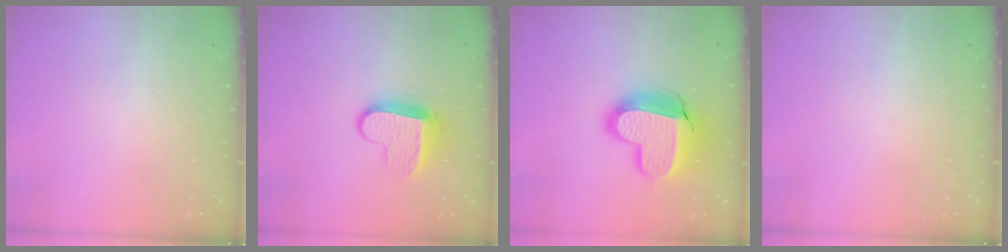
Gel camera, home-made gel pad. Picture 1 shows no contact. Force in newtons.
{"total": 10.1, "press": 10.1, "slide": 0.5}
{"total": 19.2, "press": 19.2, "slide": 1.5}
{"total": 0.0}